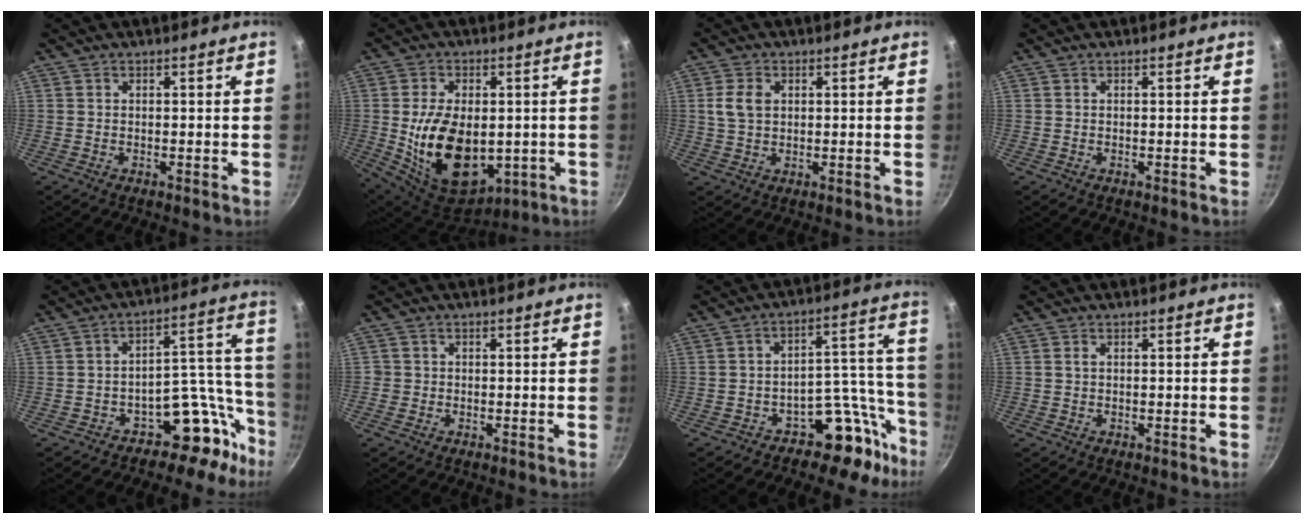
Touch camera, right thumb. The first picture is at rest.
{"total": 17.6, "force": [-1.8, 10.7, 13.8], "torque": [-0.217, -0.014, 0.002]}
{"total": 4.7, "force": [1.0, 3.3, 3.2], "torque": [-0.063, 0.001, 0.021]}
{"total": 0.0}
{"total": 11.4, "force": [-7.9, 5.6, 5.9], "torque": [-0.019, 0.133, -0.119]}
{"total": 1.2, "force": [-0.2, 1.2, 0.0], "torque": [0.007, 0.006, -0.007]}
{"total": 11.7, "force": [-8.2, 5.8, 6.1], "torque": [-0.024, 0.121, -0.121]}
{"total": 0.6, "force": [0.1, 0.4, 0.4], "torque": [-0.010, 0.001, 0.002]}